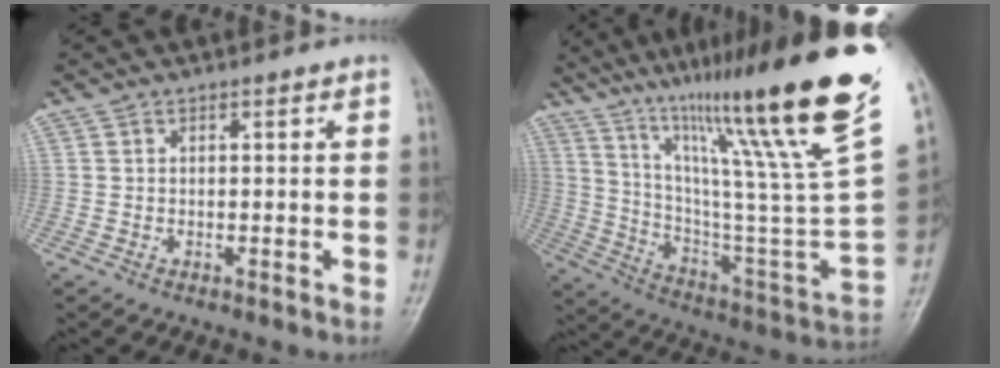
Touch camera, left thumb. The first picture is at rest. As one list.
[{"total": 35.4, "force": [22.8, 4.2, 26.8], "torque": [-0.361, -0.098, 0.365]}]